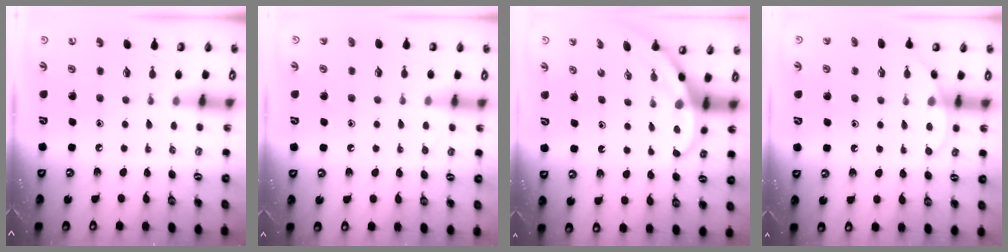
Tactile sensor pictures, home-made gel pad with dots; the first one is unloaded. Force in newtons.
{"total": 6.1, "press": 6.1, "slide": 0.6}
{"total": 4.0, "press": 3.9, "slide": 0.3}
{"total": 6.1, "press": 6.1, "slide": 0.6}